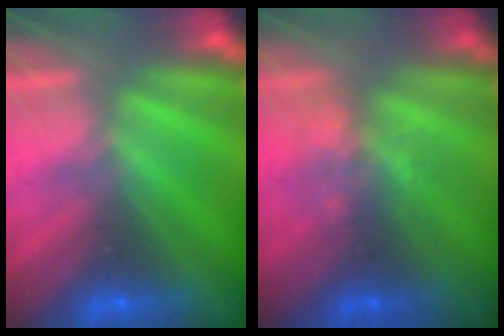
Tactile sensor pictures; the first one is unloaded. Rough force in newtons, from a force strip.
{"total": 3.9}